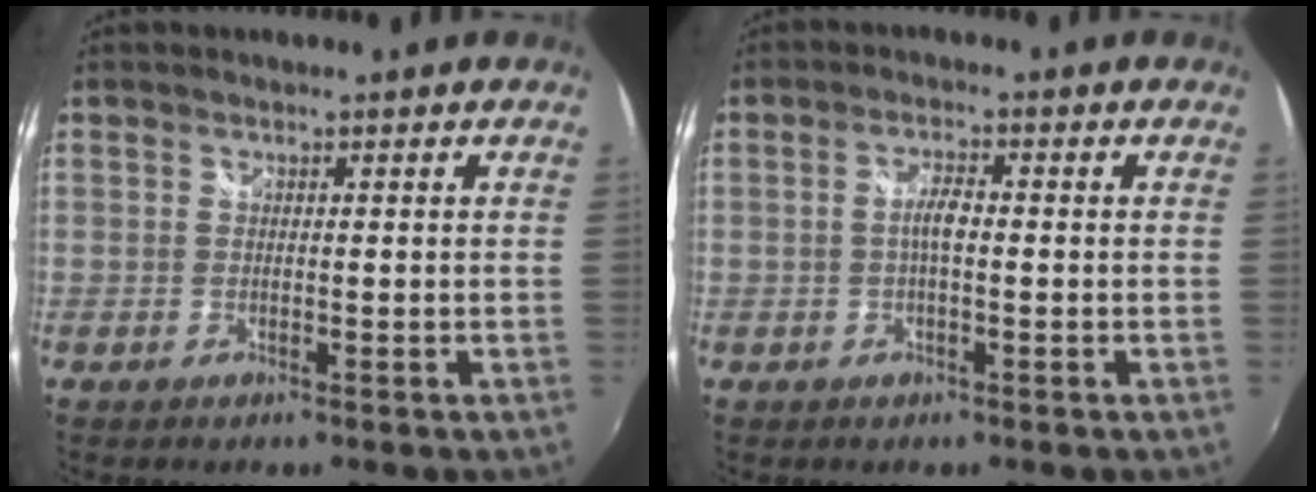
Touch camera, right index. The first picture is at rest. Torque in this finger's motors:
{"motor_torque": [0.74, -0.03, 0.35, 0.08]}